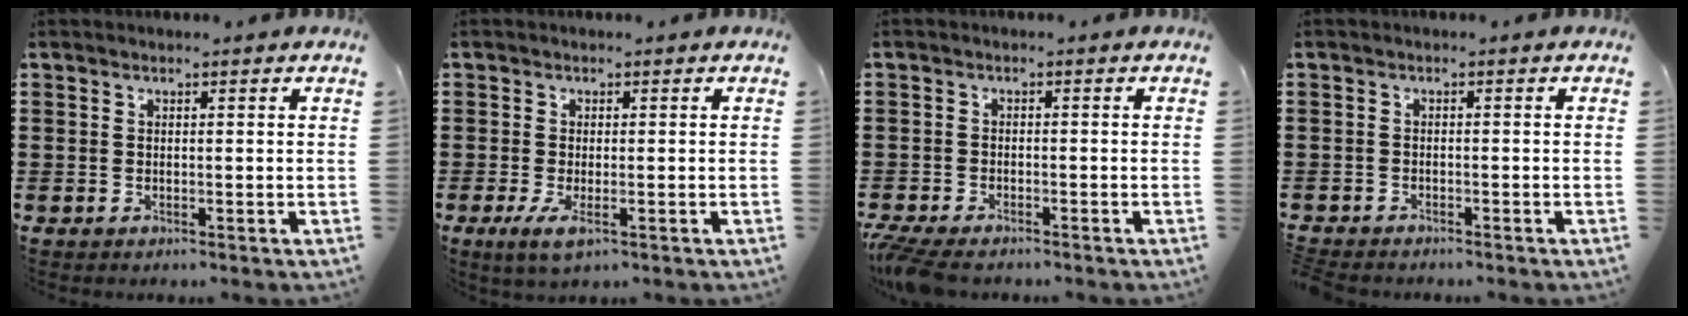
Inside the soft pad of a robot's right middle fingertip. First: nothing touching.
{"total": 2.3, "force": [-0.3, 0.6, 2.1], "torque": [-0.042, -0.008, -0.002]}
{"total": 2.7, "force": [-2.5, 0.5, 1.0], "torque": [-0.040, -0.007, -0.056]}
{"total": 1.1, "force": [-1.1, 0.2, 0.0], "torque": [-0.006, 0.000, -0.023]}